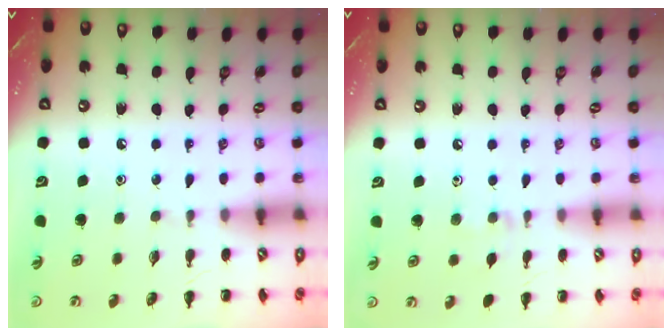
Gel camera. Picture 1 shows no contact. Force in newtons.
{"total": 2.9, "press": 2.7, "slide": 1.0}